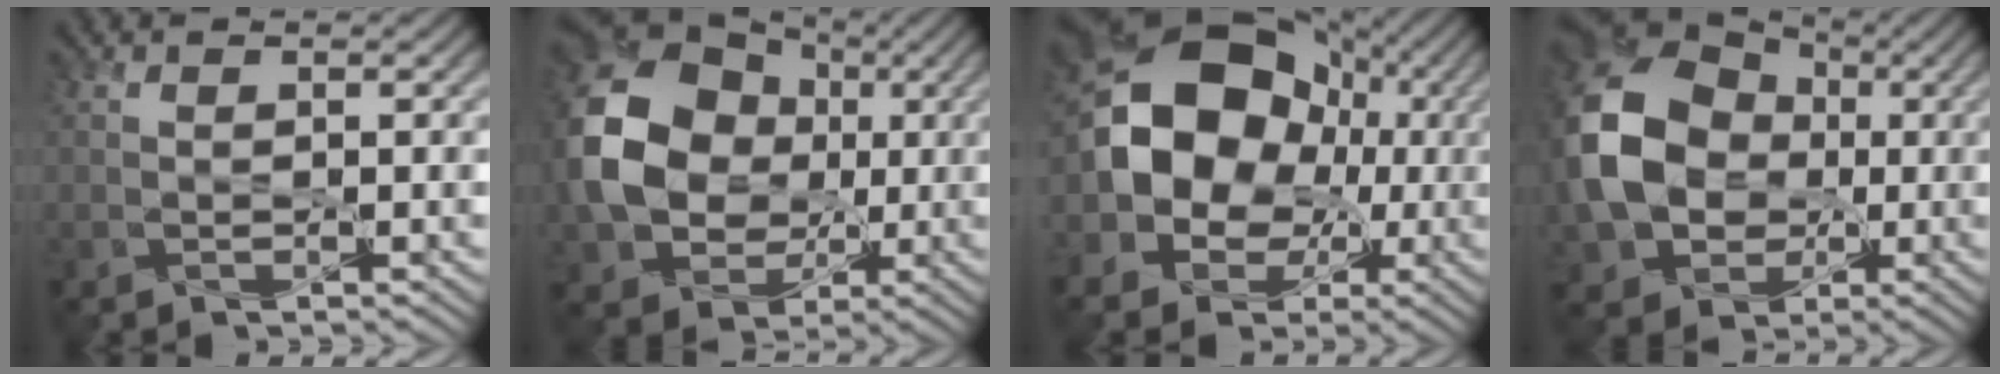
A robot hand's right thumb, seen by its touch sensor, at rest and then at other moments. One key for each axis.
{"total": 14.8, "fx": 0.4, "fy": 12.2, "fz": 8.4, "tx": -0.197, "ty": -0.003, "tz": 0.004}
{"total": 15.8, "fx": 0.0, "fy": 12.9, "fz": 9.0, "tx": -0.176, "ty": -0.002, "tz": -0.014}
{"total": 15.0, "fx": -0.1, "fy": 12.4, "fz": 8.6, "tx": -0.216, "ty": -0.017, "tz": 0.005}